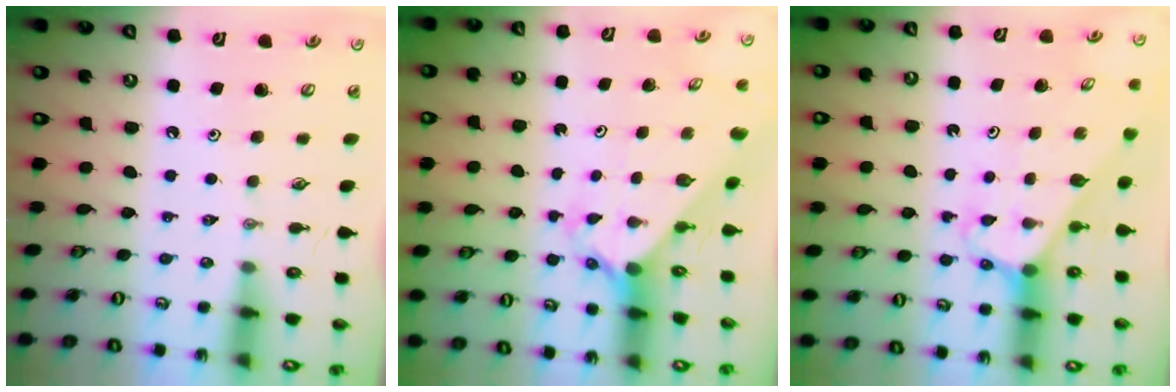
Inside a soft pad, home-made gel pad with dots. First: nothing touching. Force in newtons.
{"total": 2.4, "press": 2.4, "slide": 0.2}
{"total": 3.2, "press": 3.2, "slide": 0.2}